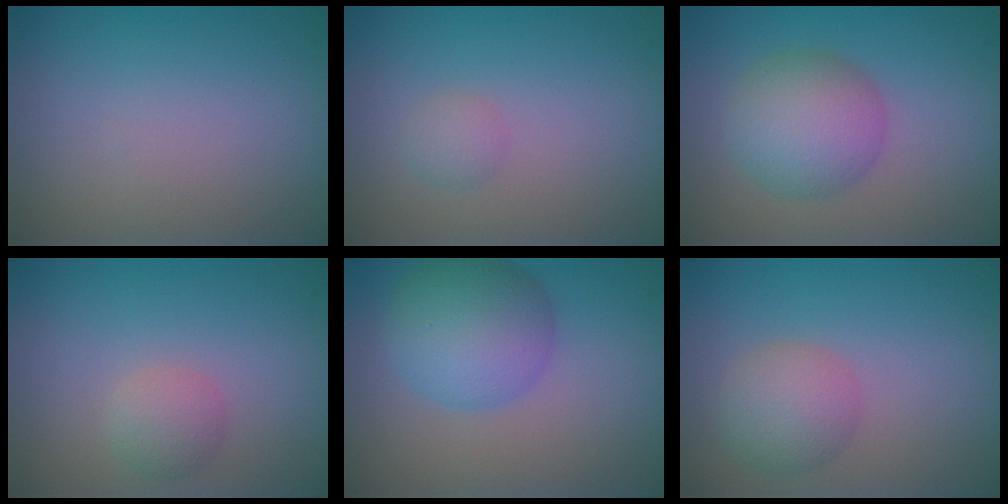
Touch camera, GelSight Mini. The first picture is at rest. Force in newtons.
{"total": 1.2, "press": 1.2, "slide": 0.0}
{"total": 5.2, "press": 5.2, "slide": 0.3}
{"total": 1.9, "press": 1.9, "slide": 0.1}
{"total": 6.2, "press": 6.2, "slide": 0.2}
{"total": 3.4, "press": 3.4, "slide": 0.1}